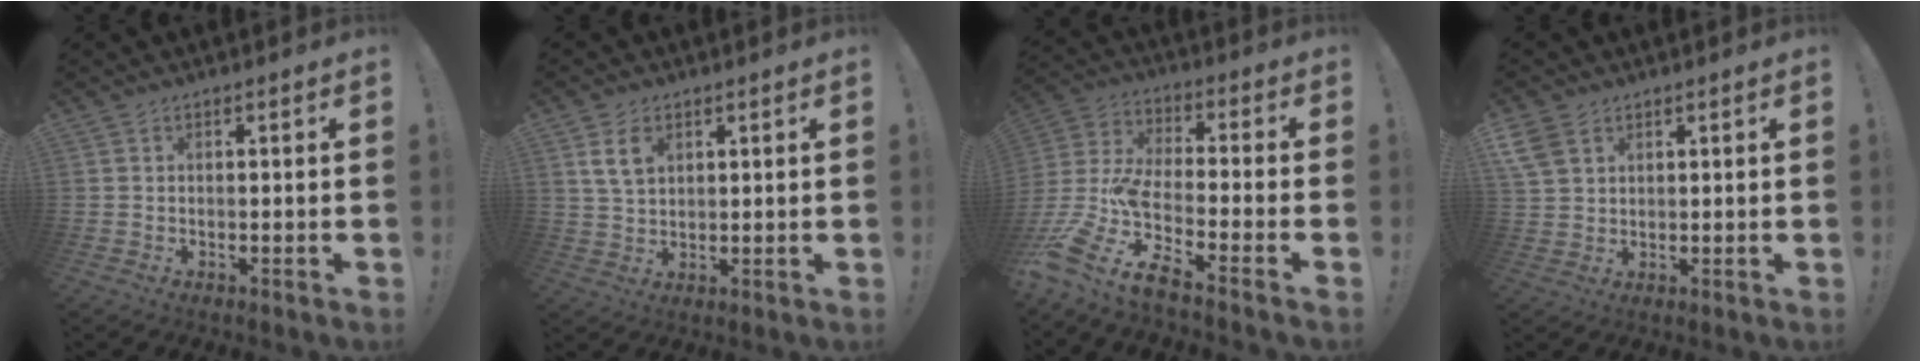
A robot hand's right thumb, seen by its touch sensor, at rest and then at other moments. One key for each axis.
{"total": 6.3, "fx": 2.7, "fy": 4.1, "fz": 3.9, "tx": -0.068, "ty": 0.000, "tz": 0.052}
{"total": 12.3, "fx": -8.1, "fy": 4.4, "fz": 8.1, "tx": -0.166, "ty": 0.015, "tz": -0.143}
{"total": 5.7, "fx": 3.2, "fy": 3.7, "fz": 2.9, "tx": -0.061, "ty": -0.010, "tz": 0.064}